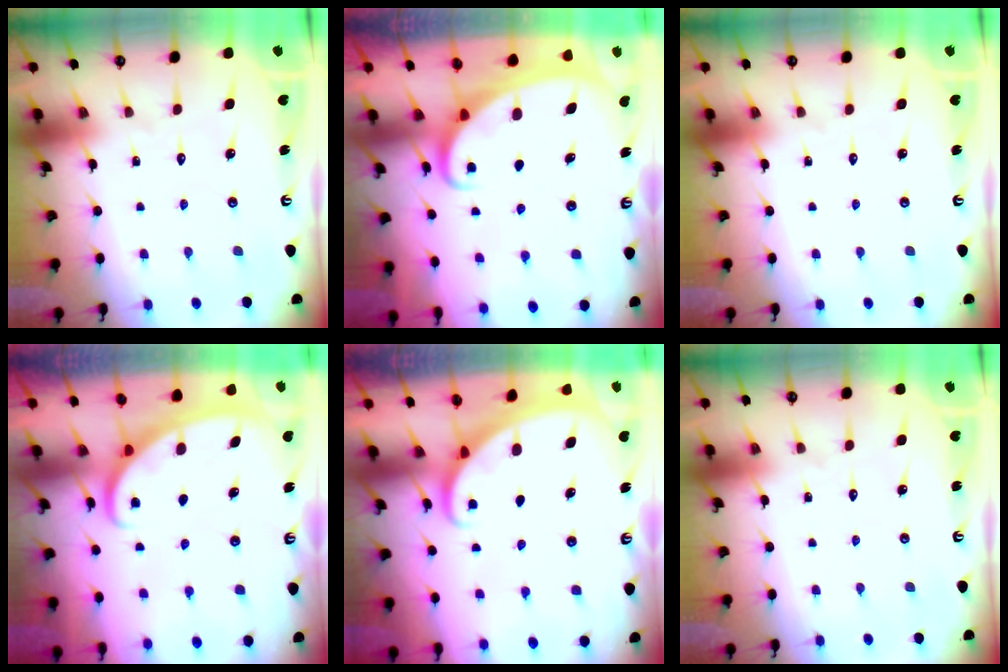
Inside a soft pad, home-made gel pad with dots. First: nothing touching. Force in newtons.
{"total": 2.2, "press": 2.2, "slide": 0.4}
{"total": 0.0}
{"total": 3.0, "press": 3.0, "slide": 0.1}
{"total": 1.6, "press": 1.6, "slide": 0.1}
{"total": 0.0}